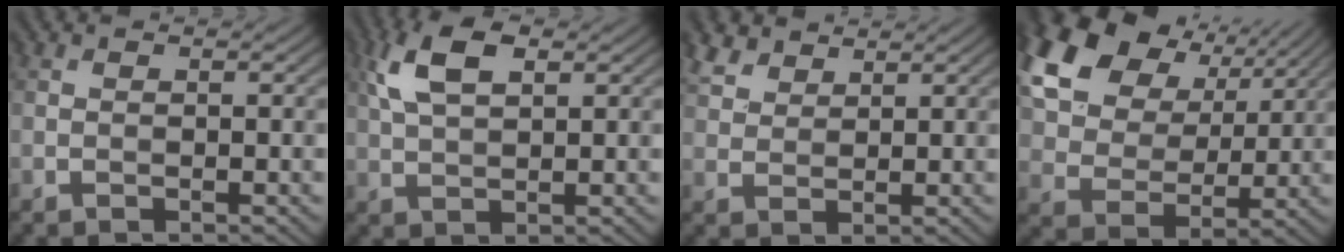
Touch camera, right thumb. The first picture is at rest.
{"total": 6.6, "force": [2.7, 3.1, 5.2], "torque": [-0.122, 0.011, 0.051]}
{"total": 3.8, "force": [2.9, 1.9, 1.6], "torque": [-0.043, 0.006, 0.064]}
{"total": 20.0, "force": [9.8, 13.7, 10.9], "torque": [-0.295, 0.056, 0.211]}